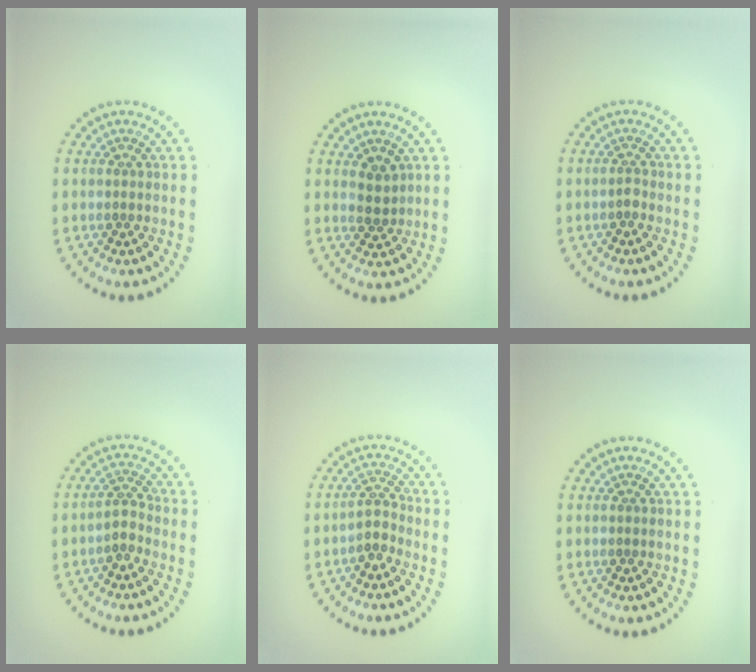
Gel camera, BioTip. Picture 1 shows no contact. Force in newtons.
{"total": 1.7, "press": 1.4, "slide": 0.9}
{"total": 0.8, "press": 0.5, "slide": 0.6}
{"total": 1.7, "press": 1.3, "slide": 1.0}
{"total": 1.9, "press": 1.4, "slide": 1.2}
{"total": 0.0}